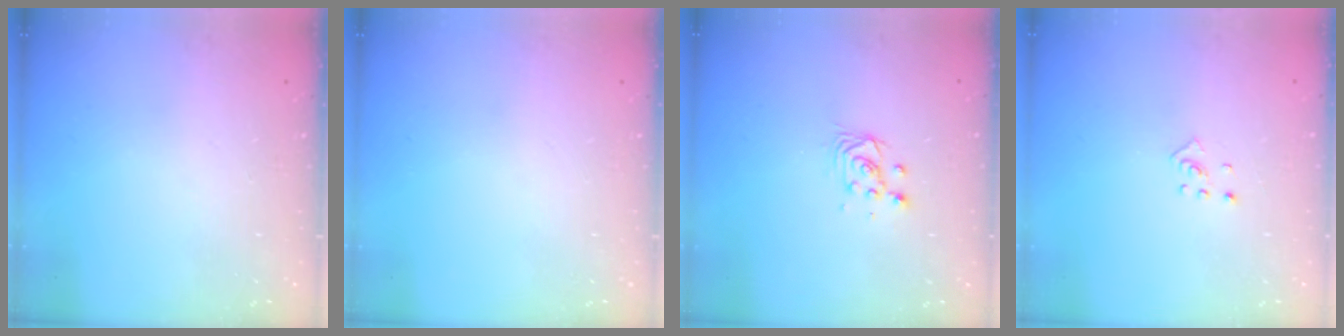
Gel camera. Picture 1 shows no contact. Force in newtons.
{"total": 0.0}
{"total": 3.4, "press": 3.4, "slide": 0.2}
{"total": 2.0, "press": 1.9, "slide": 0.8}